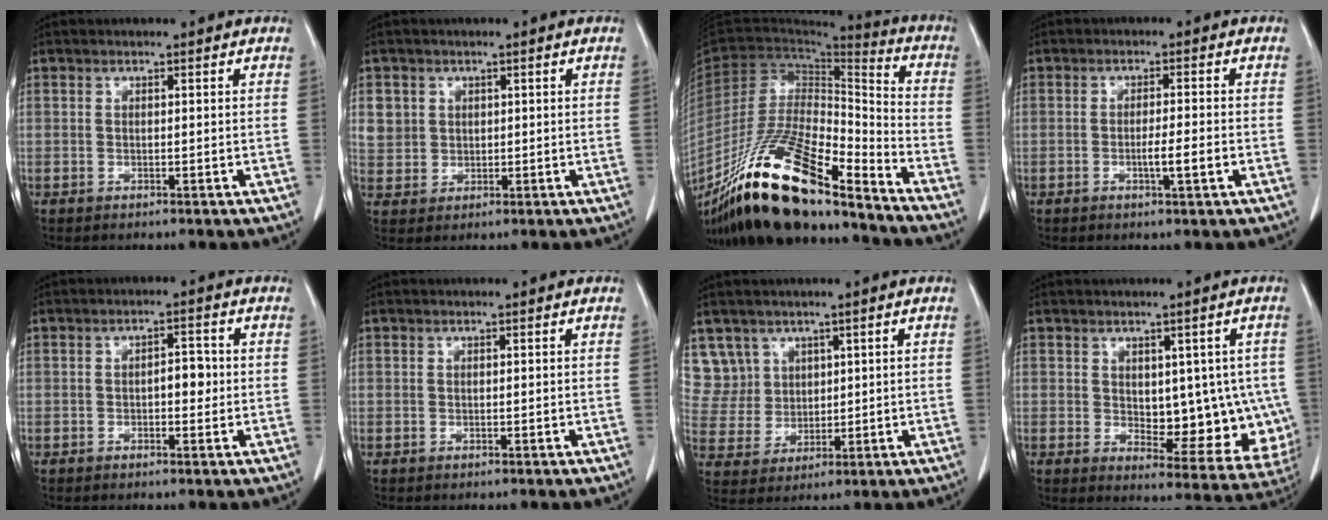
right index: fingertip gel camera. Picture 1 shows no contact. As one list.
[{"total": 4.4, "force": [1.6, 4.0, 0.5], "torque": [-0.004, 0.006, 0.040]}, {"total": 22.5, "force": [-17.4, 4.0, 13.8], "torque": [-0.267, -0.018, -0.321]}, {"total": 3.4, "force": [-1.0, 0.0, 3.2], "torque": [-0.052, 0.000, -0.013]}, {"total": 3.0, "force": [-0.1, 1.4, 2.6], "torque": [-0.032, 0.008, -0.001]}, {"total": 0.0}, {"total": 7.0, "force": [4.1, 5.7, -0.4], "torque": [0.009, 0.016, 0.097]}, {"total": 11.8, "force": [0.3, 6.2, 10.1], "torque": [-0.111, 0.005, 0.027]}]